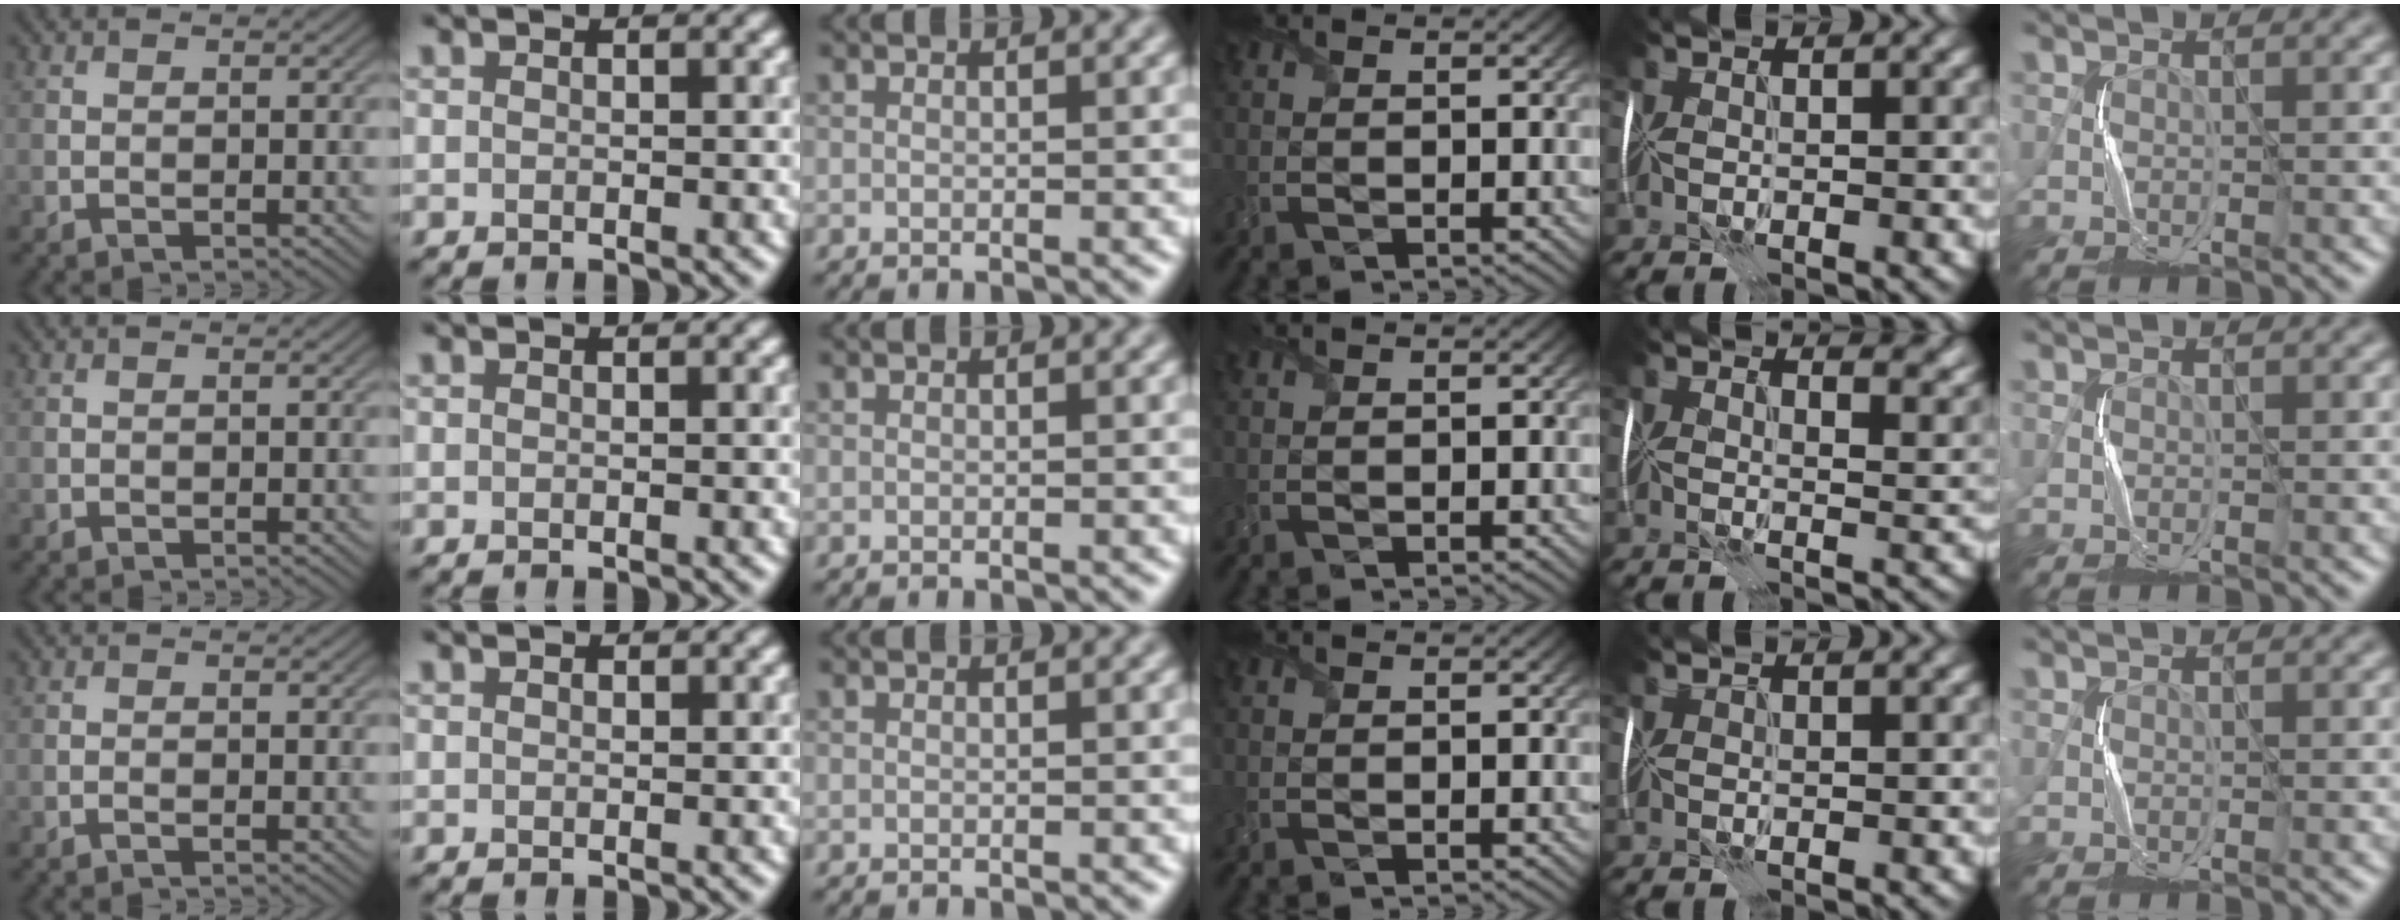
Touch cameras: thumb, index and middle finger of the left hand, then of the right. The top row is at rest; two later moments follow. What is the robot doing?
{"motion": "fold", "object": "plastic wrap"}